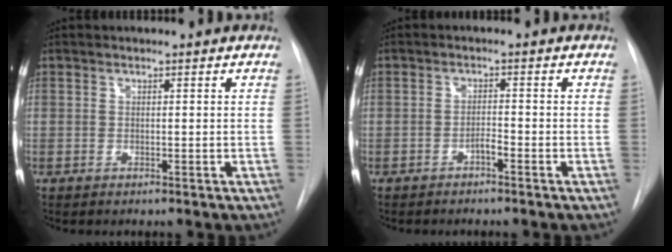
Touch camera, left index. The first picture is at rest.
{"total": 1.5, "force": [-1.1, 0.1, 0.9], "torque": [-0.015, 0.003, -0.021]}